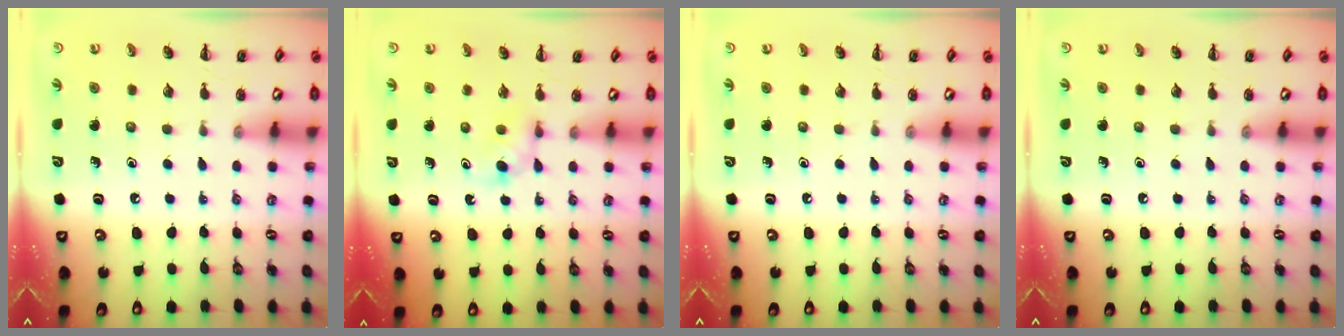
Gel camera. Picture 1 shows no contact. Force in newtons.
{"total": 2.9, "press": 2.6, "slide": 1.2}
{"total": 0.0}
{"total": 0.0}